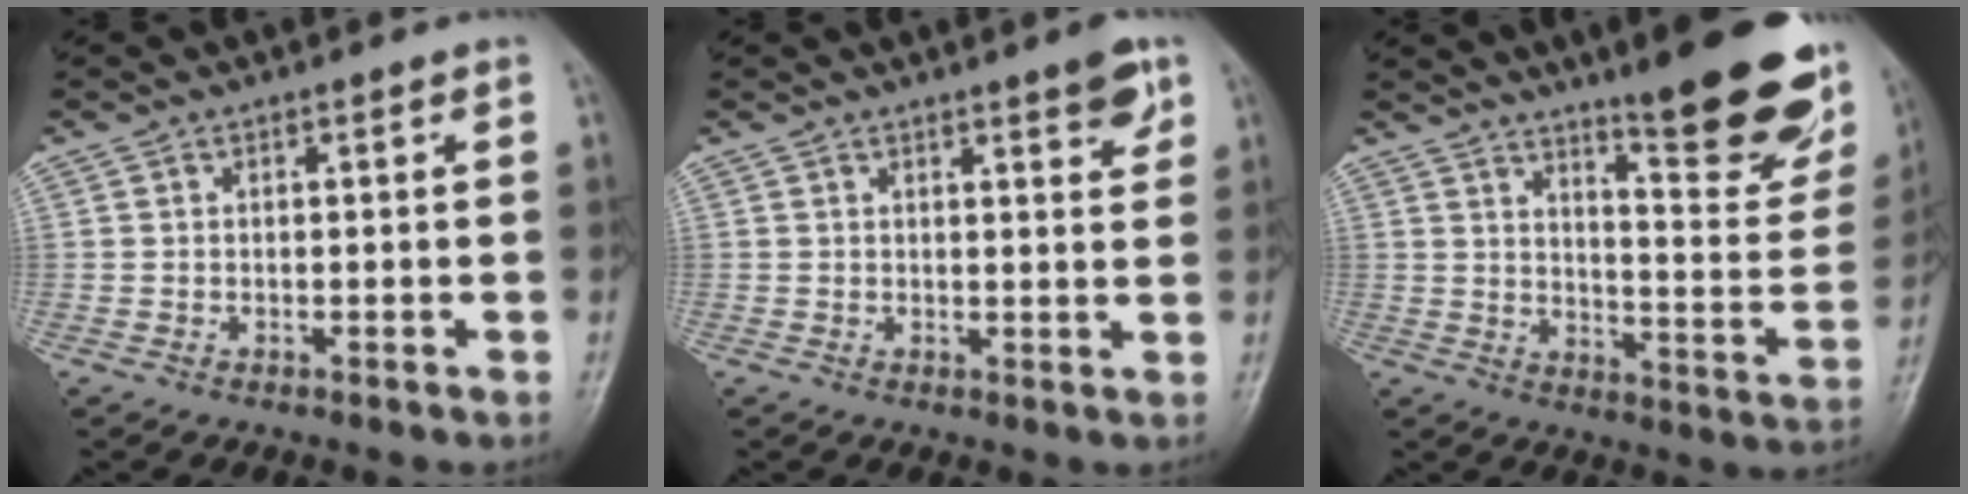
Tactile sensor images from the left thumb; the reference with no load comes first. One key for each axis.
{"total": 4.4, "fx": 2.8, "fy": 1.0, "fz": 3.2, "tx": -0.035, "ty": -0.016, "tz": 0.034}
{"total": 20.0, "fx": 13.9, "fy": 4.1, "fz": 13.8, "tx": -0.146, "ty": -0.096, "tz": 0.196}